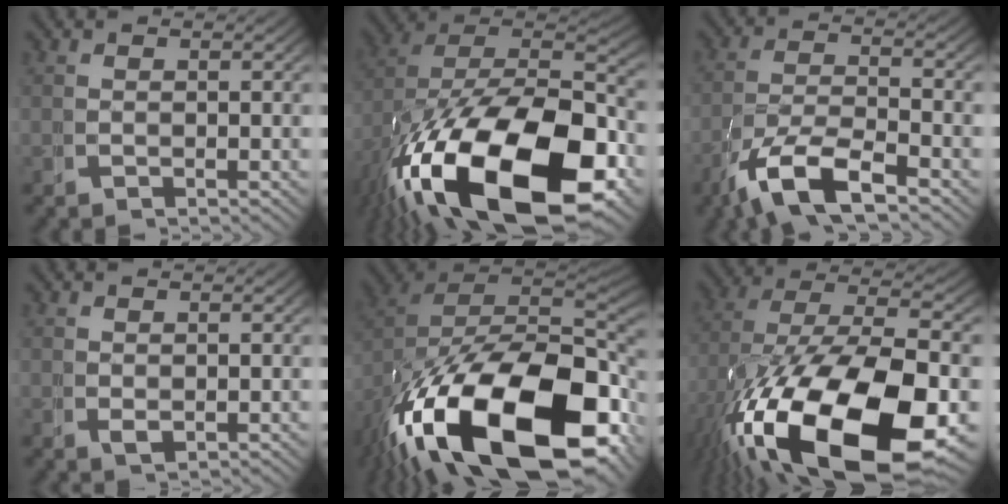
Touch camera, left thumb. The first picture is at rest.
{"total": 23.7, "force": [-3.4, 14.6, 18.4], "torque": [-0.342, -0.080, -0.017]}
{"total": 7.9, "force": [-2.8, 4.2, 6.1], "torque": [-0.134, -0.027, -0.038]}
{"total": 0.9, "force": [0.4, 0.5, 0.7], "torque": [-0.019, -0.007, 0.018]}
{"total": 26.0, "force": [-4.4, 15.8, 20.2], "torque": [-0.371, -0.087, -0.026]}
{"total": 19.8, "force": [-4.4, 11.1, 15.9], "torque": [-0.336, -0.090, -0.016]}